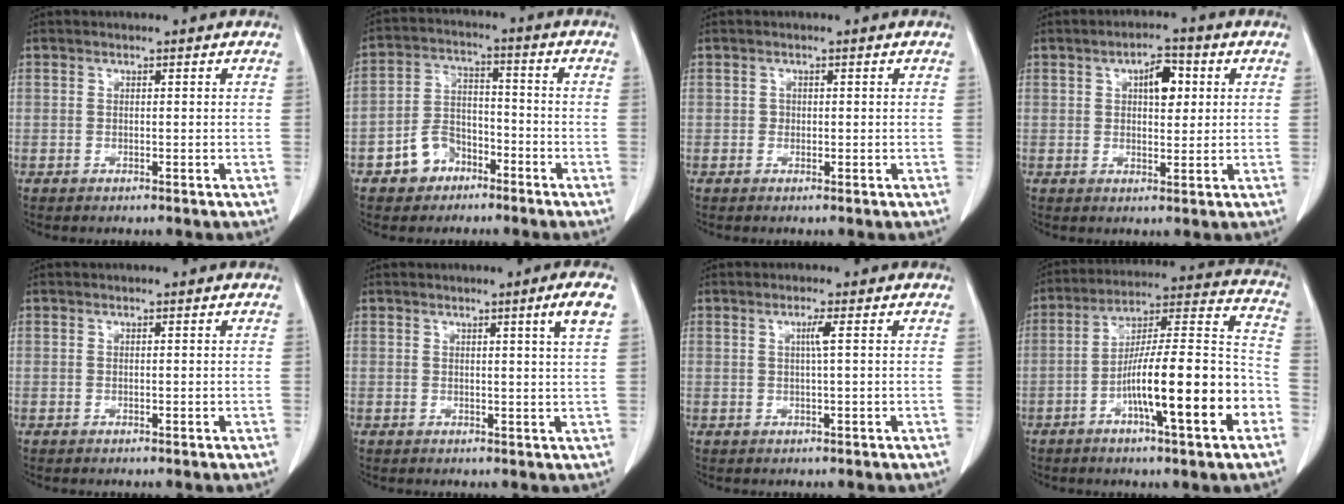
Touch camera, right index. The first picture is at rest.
{"total": 6.8, "force": [-3.9, 5.0, 2.4], "torque": [-0.053, 0.020, -0.062]}
{"total": 0.6, "force": [-0.1, 0.5, 0.1], "torque": [0.002, 0.003, -0.001]}
{"total": 5.0, "force": [1.5, 2.2, 4.2], "torque": [-0.065, 0.010, 0.023]}
{"total": 0.0}
{"total": 3.4, "force": [1.6, -1.1, 2.8], "torque": [-0.041, -0.013, 0.025]}
{"total": 1.6, "force": [0.4, -0.5, 1.5], "torque": [-0.030, 0.000, 0.007]}
{"total": 18.4, "force": [-6.6, 1.8, 17.1], "torque": [-0.259, 0.014, -0.103]}